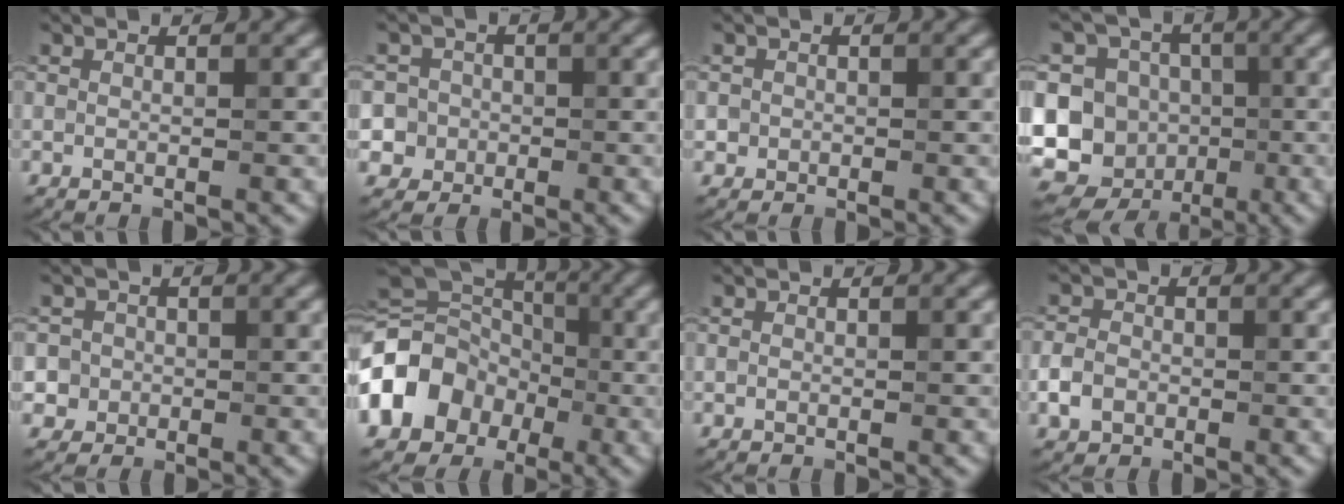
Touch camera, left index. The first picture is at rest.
{"total": 7.1, "force": [-1.0, 6.8, 1.6], "torque": [-0.034, 0.021, -0.044]}
{"total": 1.6, "force": [0.2, 1.6, 0.3], "torque": [0.020, 0.017, -0.019]}
{"total": 18.2, "force": [-3.3, 17.0, 5.4], "torque": [-0.126, 0.011, -0.080]}
{"total": 4.7, "force": [-0.3, 4.6, 1.0], "torque": [-0.003, 0.026, -0.031]}
{"total": 10.3, "force": [-2.8, 8.2, 5.7], "torque": [-0.105, 0.004, -0.063]}
{"total": 0.0}
{"total": 2.2, "force": [-0.9, 1.8, 1.0], "torque": [-0.021, 0.008, -0.019]}